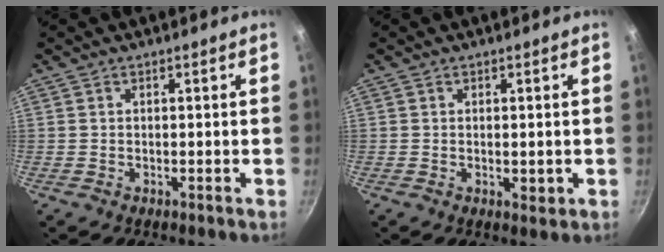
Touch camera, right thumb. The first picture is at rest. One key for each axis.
{"total": 2.1, "fx": -0.2, "fy": 1.0, "fz": 1.8, "tx": -0.025, "ty": -0.005, "tz": -0.002}